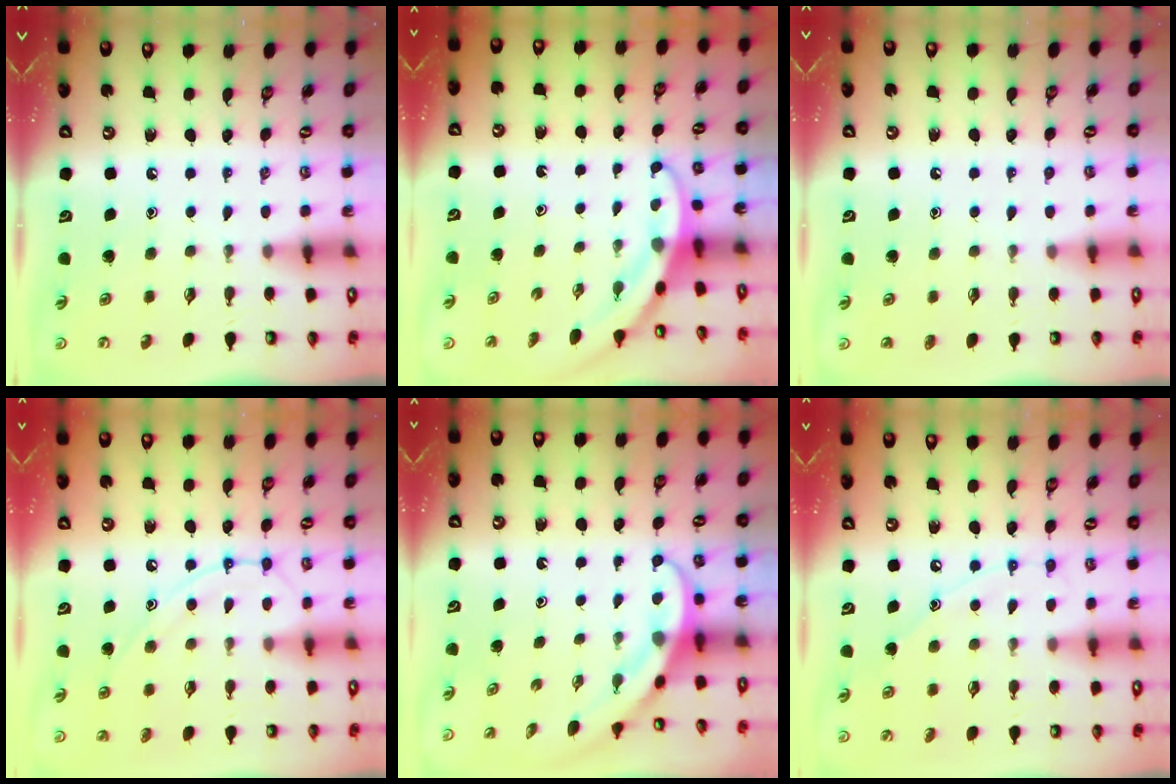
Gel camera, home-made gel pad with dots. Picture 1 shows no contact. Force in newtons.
{"total": 3.1, "press": 3.1, "slide": 0.1}
{"total": 0.8, "press": 0.8, "slide": 0.1}
{"total": 11.5, "press": 11.4, "slide": 1.1}
{"total": 3.9, "press": 3.9, "slide": 0.3}
{"total": 8.7, "press": 8.7, "slide": 0.9}